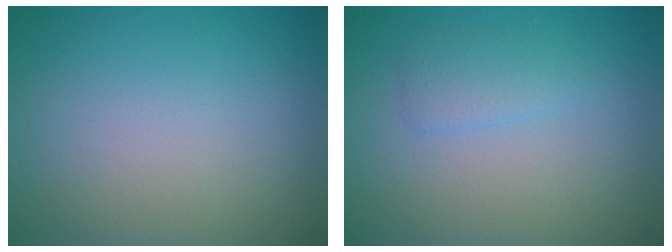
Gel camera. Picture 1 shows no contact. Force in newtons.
{"total": 1.4, "press": 1.4, "slide": 0.2}